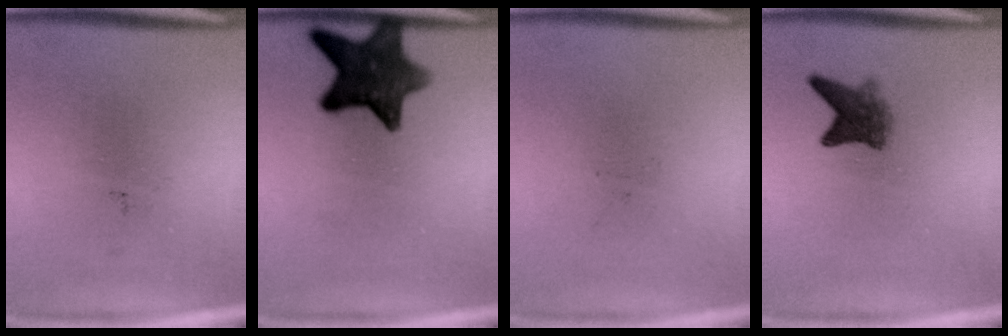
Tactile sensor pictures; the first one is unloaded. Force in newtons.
{"total": 11.2}
{"total": 0.0}
{"total": 3.7}